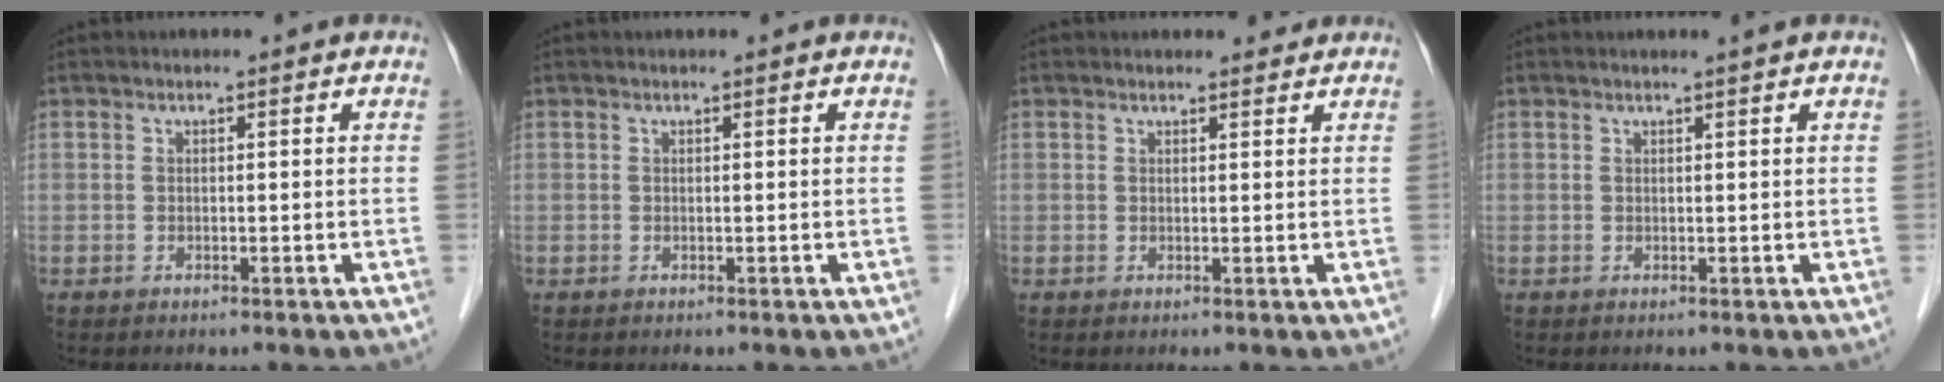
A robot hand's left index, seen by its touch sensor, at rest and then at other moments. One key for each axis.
{"total": 0.0}
{"total": 3.1, "fx": 3.0, "fy": 0.8, "fz": 0.7, "tx": -0.008, "ty": 0.010, "tz": 0.035}
{"total": 0.9, "fx": 0.8, "fy": -0.3, "fz": 0.4, "tx": -0.012, "ty": -0.004, "tz": 0.018}